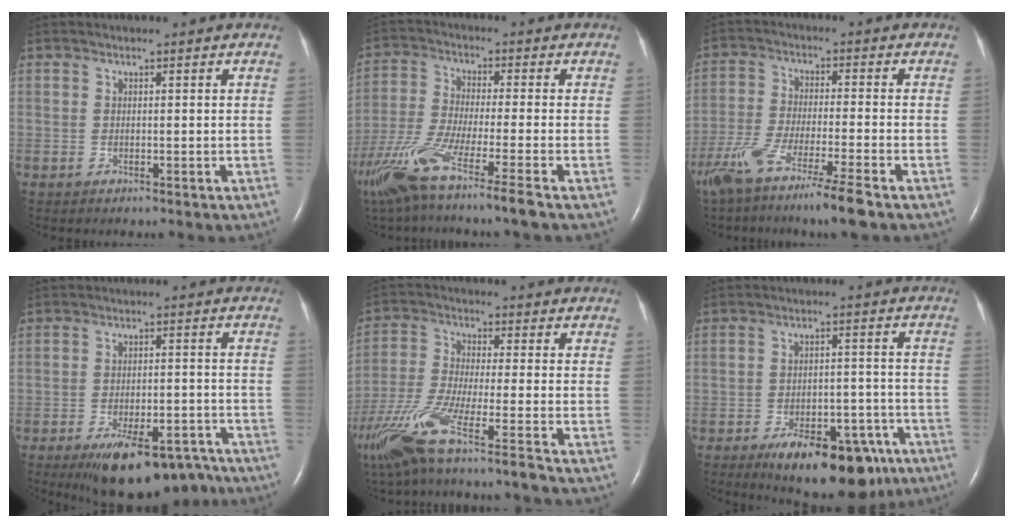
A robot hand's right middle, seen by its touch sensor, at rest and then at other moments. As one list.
[{"total": 14.6, "force": [-10.0, -0.6, 10.7], "torque": [-0.234, -0.048, -0.188]}, {"total": 11.5, "force": [-8.2, -0.6, 8.0], "torque": [-0.151, -0.035, -0.143]}, {"total": 13.3, "force": [-9.8, 5.1, 7.4], "torque": [-0.099, 0.004, -0.144]}, {"total": 15.3, "force": [-10.9, -0.4, 10.7], "torque": [-0.240, -0.046, -0.206]}, {"total": 14.5, "force": [-9.4, 6.1, 9.1], "torque": [-0.096, 0.015, -0.129]}]